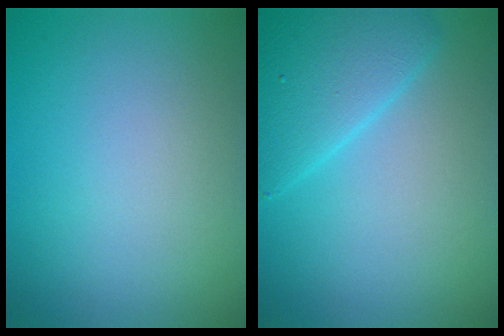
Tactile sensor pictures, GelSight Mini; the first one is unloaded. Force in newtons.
{"total": 4.5, "press": 4.5, "slide": 0.2}